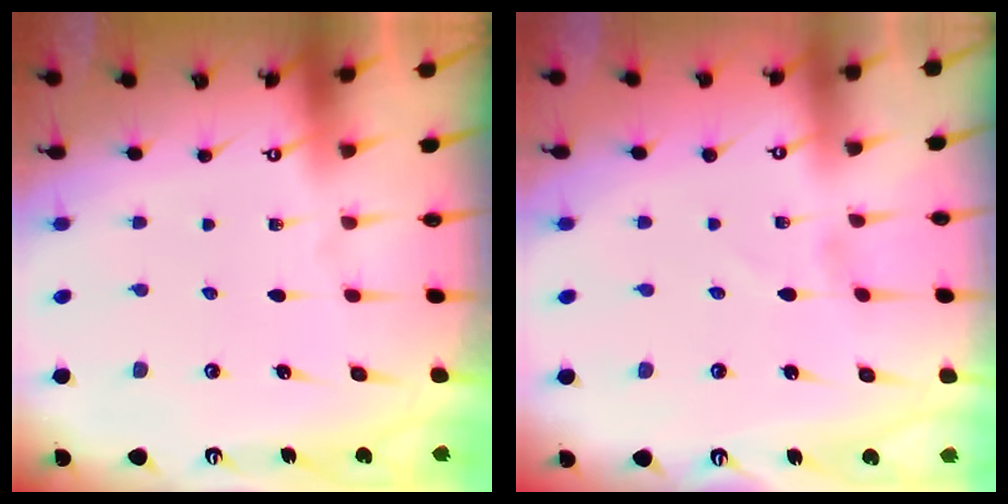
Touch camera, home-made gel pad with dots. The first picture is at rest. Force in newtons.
{"total": 1.2, "press": 1.2, "slide": 0.1}